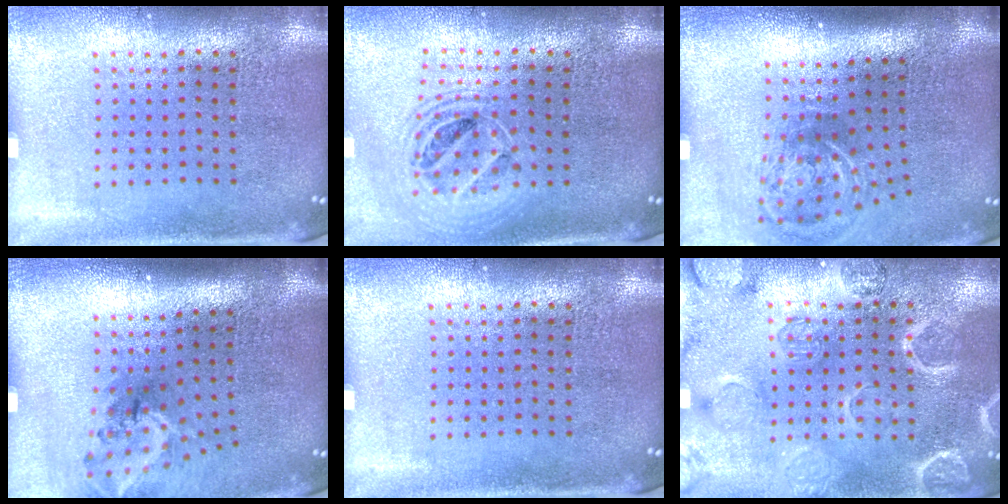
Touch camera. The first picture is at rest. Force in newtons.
{"total": 1.8, "press": 1.5, "slide": 1.0}
{"total": 2.1, "press": 1.3, "slide": 1.7}
{"total": 2.0, "press": 1.3, "slide": 1.5}
{"total": 0.0}
{"total": 2.7, "press": 2.7, "slide": 0.0}